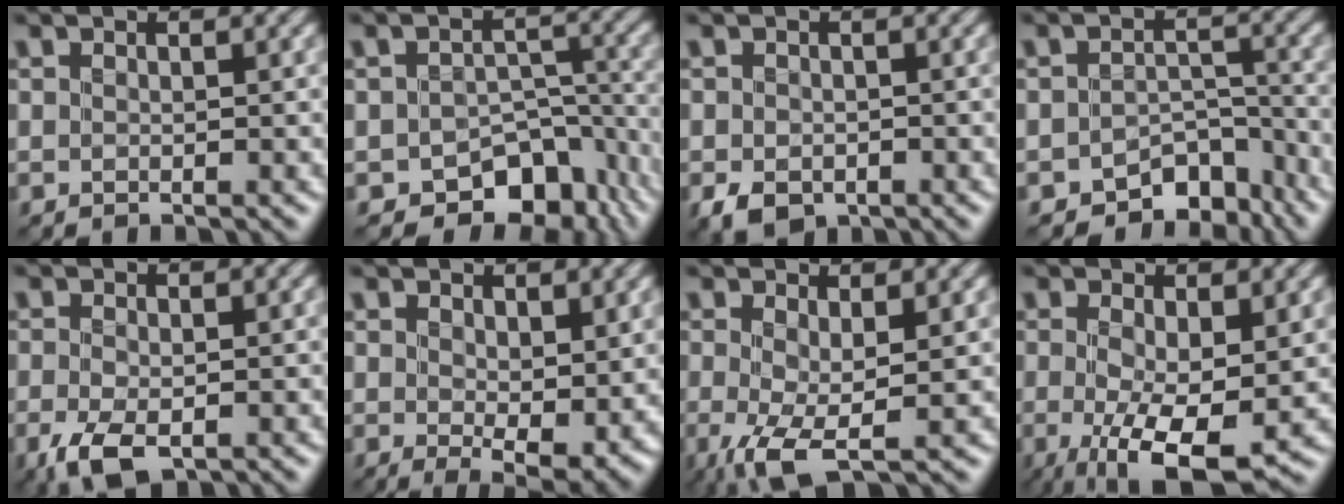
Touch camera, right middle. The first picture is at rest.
{"total": 7.3, "force": [-4.6, 4.4, 3.6], "torque": [-0.031, -0.018, -0.066]}
{"total": 2.7, "force": [-1.2, 2.0, 1.4], "torque": [-0.031, -0.012, -0.022]}
{"total": 5.1, "force": [-4.0, 2.6, 1.9], "torque": [-0.011, -0.007, -0.062]}
{"total": 3.8, "force": [-1.7, 1.9, 2.8], "torque": [-0.069, -0.011, -0.030]}
{"total": 4.6, "force": [1.0, 2.0, 4.1], "torque": [-0.069, -0.014, 0.023]}
{"total": 4.3, "force": [-0.8, 1.2, 4.1], "torque": [-0.088, -0.011, -0.016]}
{"total": 7.6, "force": [-1.5, 2.5, 7.0], "torque": [-0.125, -0.020, -0.023]}